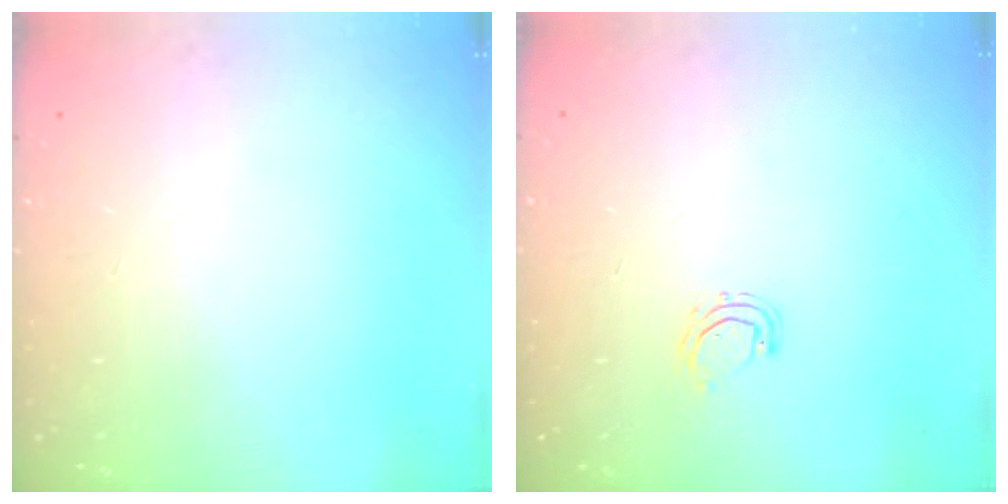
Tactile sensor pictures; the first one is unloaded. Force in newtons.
{"total": 4.4, "press": 4.2, "slide": 1.0}